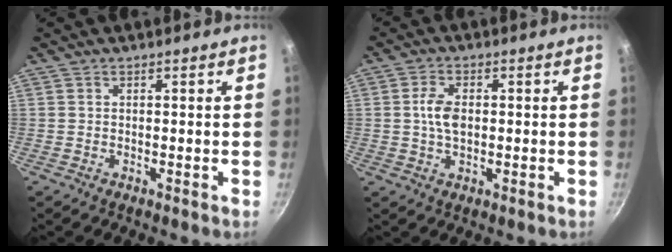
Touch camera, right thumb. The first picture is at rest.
{"total": 5.0, "force": [0.3, 3.0, 4.0], "torque": [-0.079, 0.003, 0.006]}